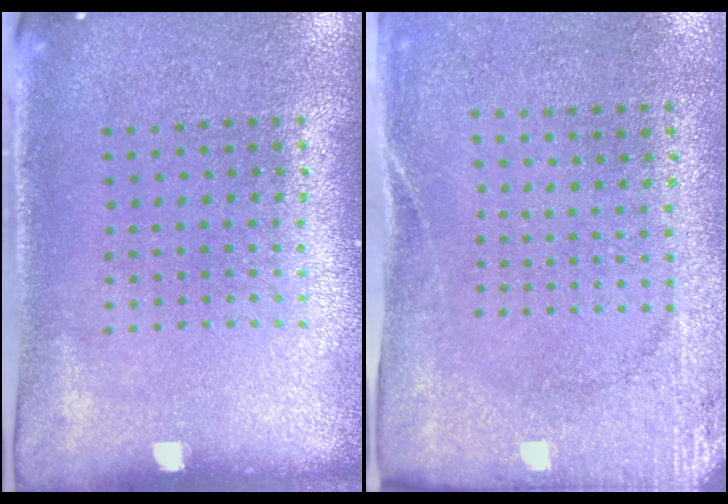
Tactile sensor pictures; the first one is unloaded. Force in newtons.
{"total": 2.7, "press": 2.1, "slide": 1.6}